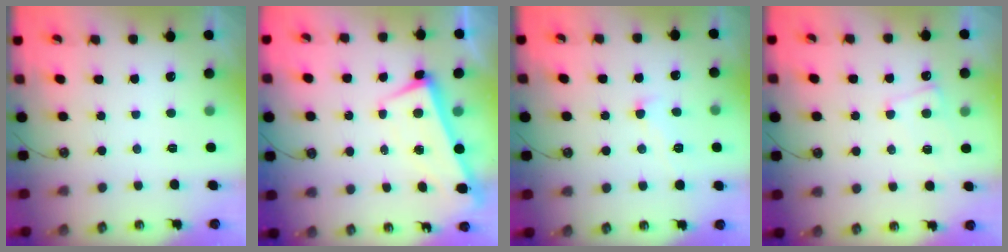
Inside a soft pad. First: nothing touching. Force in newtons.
{"total": 1.5, "press": 0.5, "slide": 1.5}
{"total": 2.3, "press": 2.2, "slide": 0.8}
{"total": 1.1, "press": 0.9, "slide": 0.5}